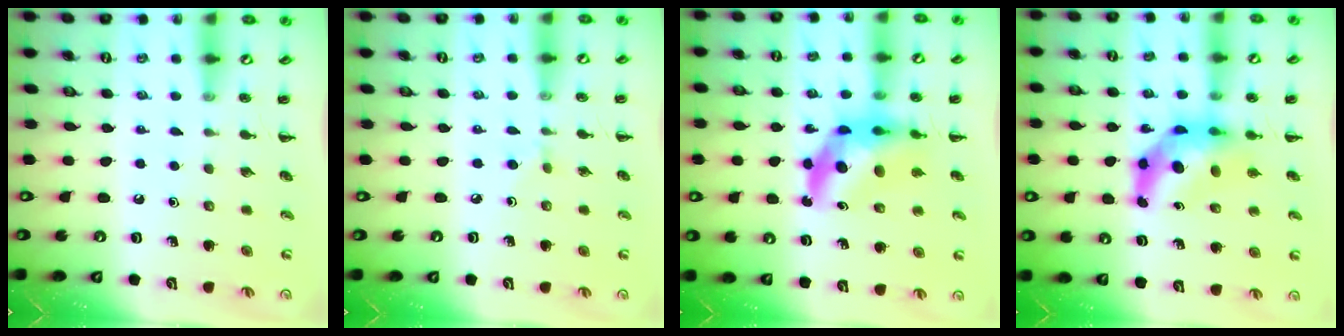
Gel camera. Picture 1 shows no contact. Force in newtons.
{"total": 2.7, "press": 2.5, "slide": 1.0}
{"total": 10.2, "press": 9.6, "slide": 3.4}
{"total": 8.1, "press": 7.7, "slide": 2.5}